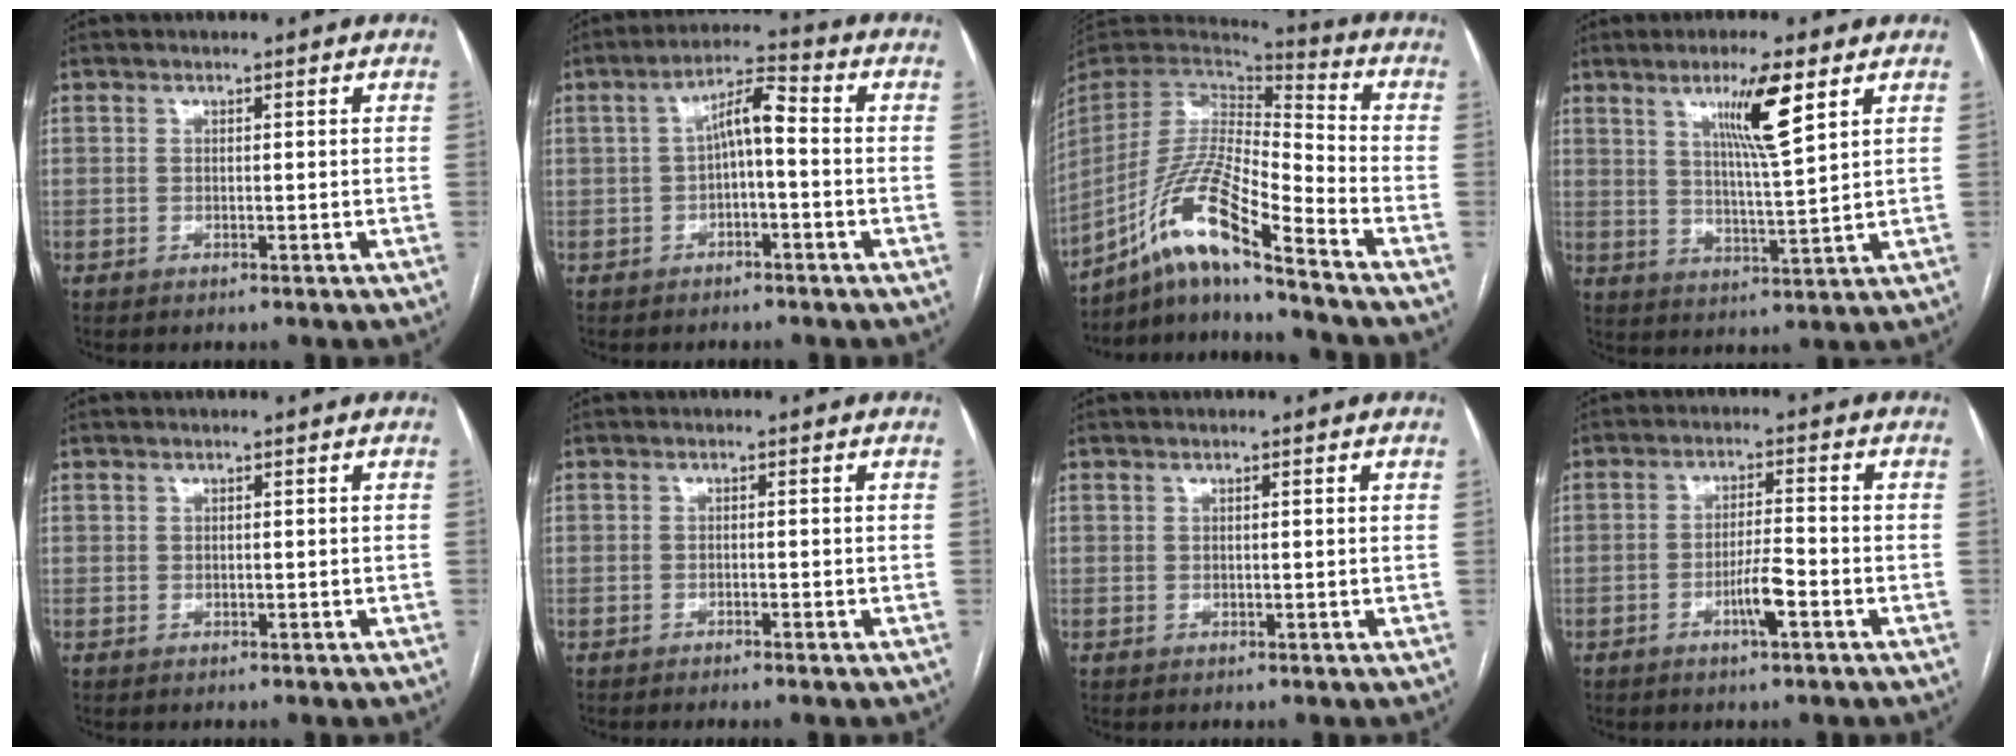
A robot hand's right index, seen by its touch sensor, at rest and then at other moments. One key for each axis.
{"total": 5.8, "fx": -0.2, "fy": 1.7, "fz": 5.6, "tx": -0.103, "ty": 0.028, "tz": -0.006}
{"total": 15.4, "fx": -10.7, "fy": 0.6, "fz": 11.1, "tx": -0.226, "ty": 0.002, "tz": -0.199}
{"total": 8.9, "fx": 4.6, "fy": 0.1, "fz": 7.7, "tx": -0.136, "ty": -0.009, "tz": 0.079}
{"total": 0.0}
{"total": 1.0, "fx": -0.7, "fy": 0.0, "fz": 0.7, "tx": -0.016, "ty": -0.001, "tz": -0.013}
{"total": 0.6, "fx": 0.4, "fy": 0.1, "fz": 0.5, "tx": -0.012, "ty": 0.005, "tz": 0.005}
{"total": 4.7, "fx": -2.1, "fy": 0.4, "fz": 4.2, "tx": -0.077, "ty": -0.003, "tz": -0.040}